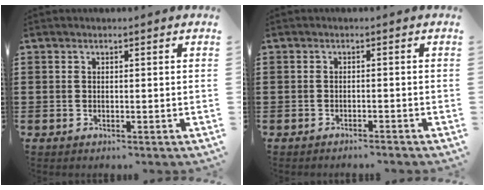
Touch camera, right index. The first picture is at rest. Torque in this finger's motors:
{"motor_torque": [-0.18, 1.02, -0.73, -0.09]}